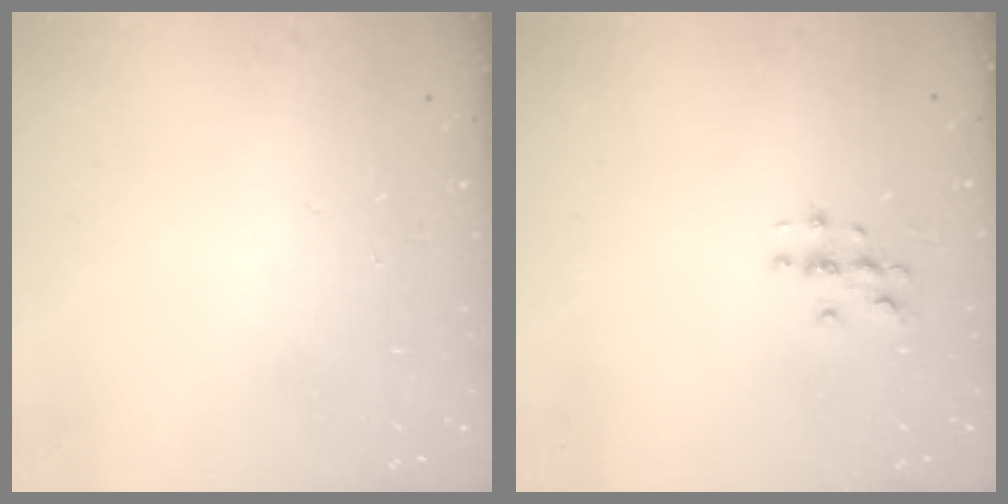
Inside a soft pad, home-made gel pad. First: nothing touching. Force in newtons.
{"total": 3.4, "press": 3.4, "slide": 0.2}